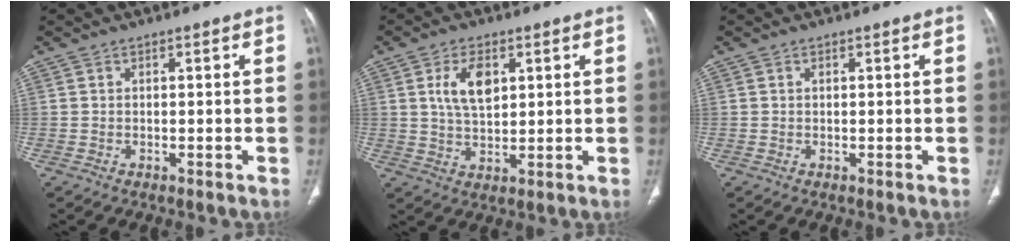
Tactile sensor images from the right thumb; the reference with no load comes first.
{"total": 7.2, "force": [2.4, 3.9, 5.6], "torque": [-0.096, -0.010, 0.050]}
{"total": 0.0}